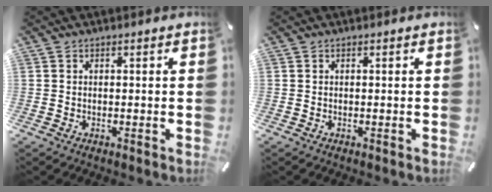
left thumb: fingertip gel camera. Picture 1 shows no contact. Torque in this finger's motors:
{"motor_torque": [-0.18, -0.15, 0.15, 0.05, -0.01]}